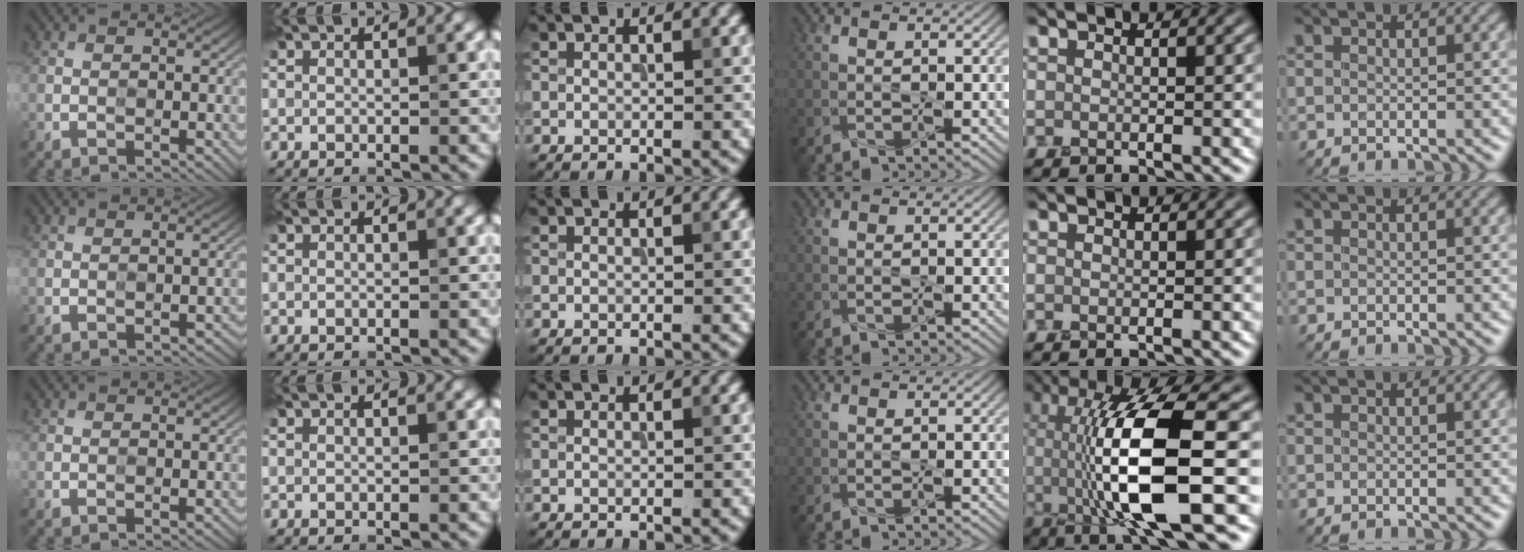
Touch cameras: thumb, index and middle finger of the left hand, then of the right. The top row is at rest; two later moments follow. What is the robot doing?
{"motion": "screw", "object": "flashlight"}